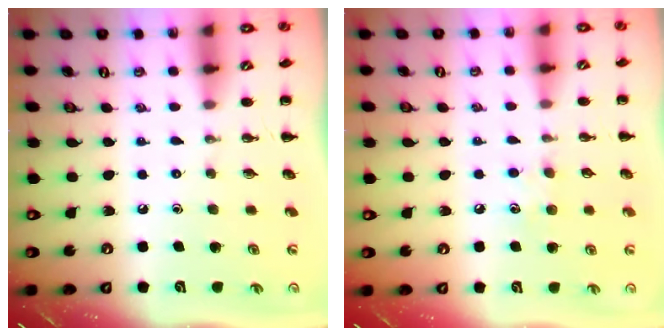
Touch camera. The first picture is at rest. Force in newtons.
{"total": 6.1, "press": 5.9, "slide": 1.5}